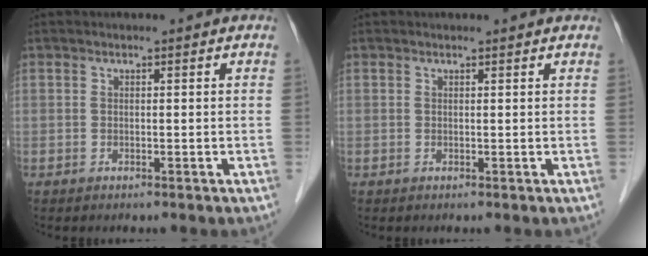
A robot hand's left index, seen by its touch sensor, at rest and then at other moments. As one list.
[{"total": 1.3, "force": [1.3, 0.1, 0.2], "torque": [-0.011, 0.003, 0.013]}]